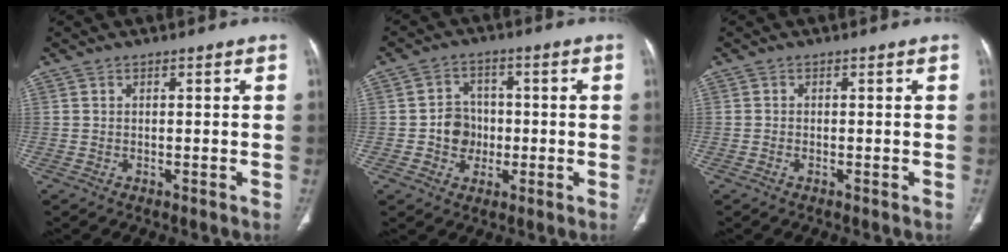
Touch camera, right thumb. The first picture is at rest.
{"total": 6.4, "force": [-1.0, 5.7, 2.5], "torque": [-0.008, 0.014, -0.020]}
{"total": 0.5, "force": [-0.3, 0.2, 0.3], "torque": [-0.009, 0.001, -0.007]}